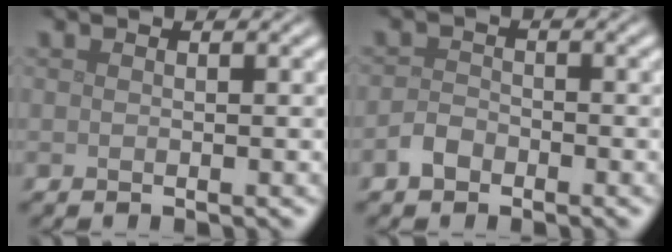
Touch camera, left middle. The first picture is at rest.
{"total": 1.7, "force": [-1.1, 1.1, 0.6], "torque": [-0.009, 0.004, -0.026]}